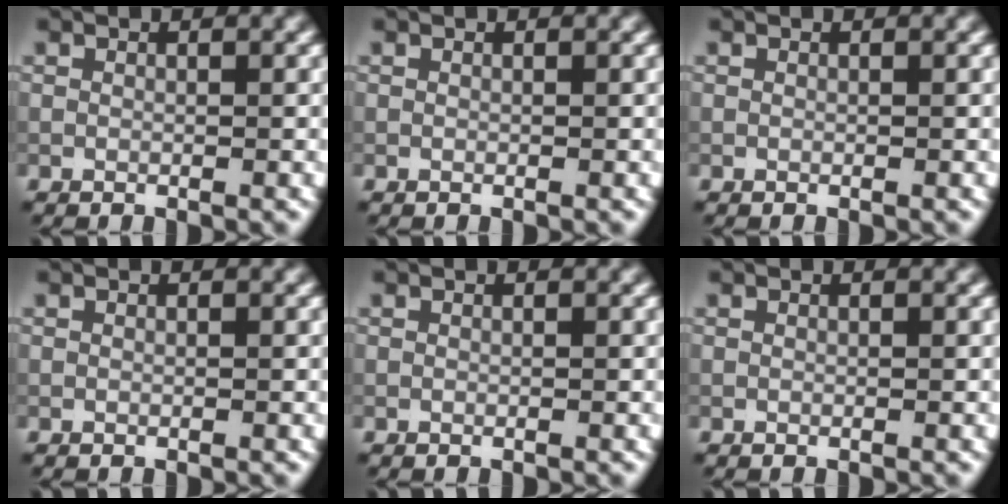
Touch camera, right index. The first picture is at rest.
{"total": 0.0}
{"total": 0.0}
{"total": 0.0}
{"total": 0.0}
{"total": 0.0}